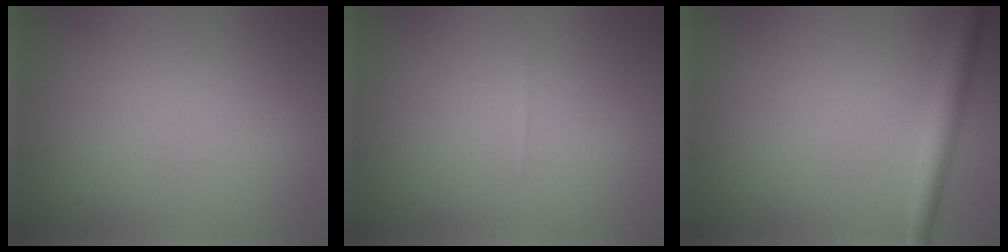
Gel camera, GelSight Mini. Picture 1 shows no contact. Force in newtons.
{"total": 0.0}
{"total": 2.3, "press": 2.3, "slide": 0.1}